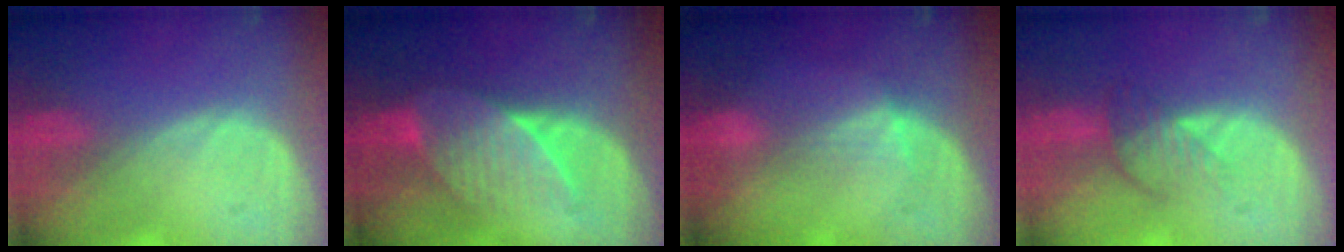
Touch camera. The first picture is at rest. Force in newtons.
{"total": 7.3, "press": 6.9, "slide": 2.1}
{"total": 3.0, "press": 2.8, "slide": 1.1}
{"total": 4.1, "press": 3.5, "slide": 2.0}